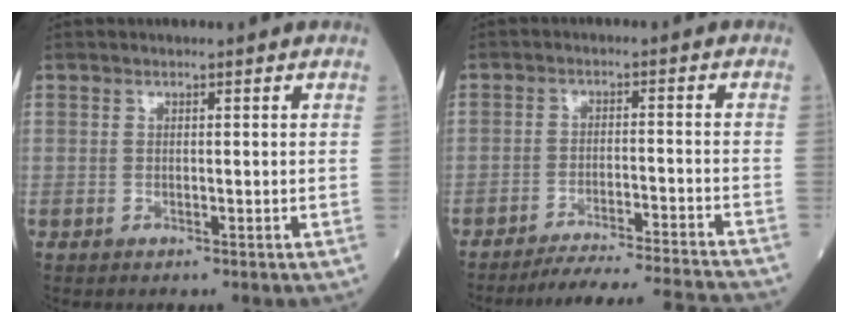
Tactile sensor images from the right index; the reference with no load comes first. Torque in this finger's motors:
{"motor_torque": [-0.06, -0.28, -0.11, -0.01]}